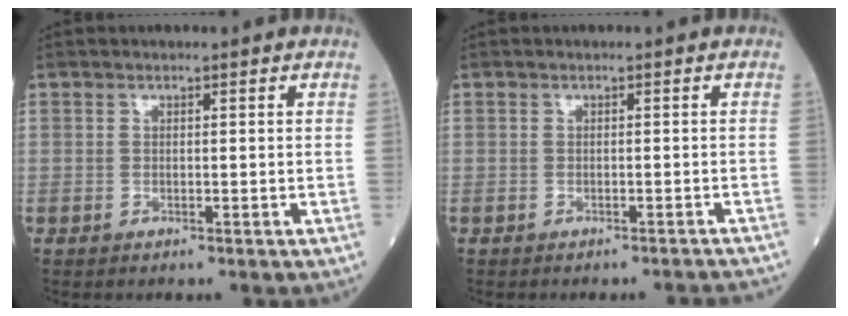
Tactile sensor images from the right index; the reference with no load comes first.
{"total": 2.8, "force": [-2.7, 0.0, 0.7], "torque": [-0.003, -0.003, -0.032]}